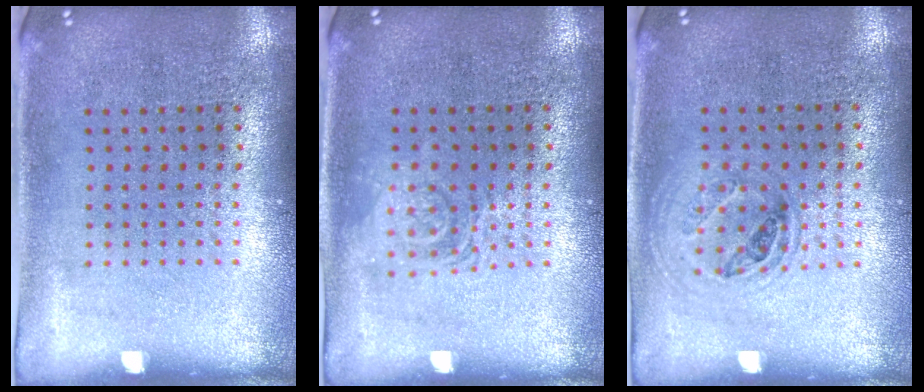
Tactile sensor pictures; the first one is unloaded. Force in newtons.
{"total": 1.1, "press": 1.1, "slide": 0.2}
{"total": 1.0, "press": 0.9, "slide": 0.3}